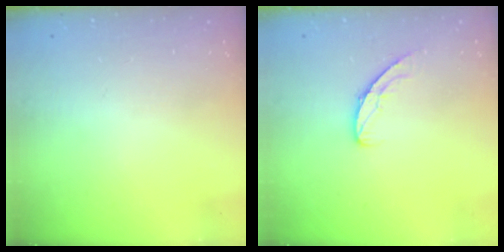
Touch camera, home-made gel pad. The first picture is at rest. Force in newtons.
{"total": 5.2, "press": 5.2, "slide": 0.3}